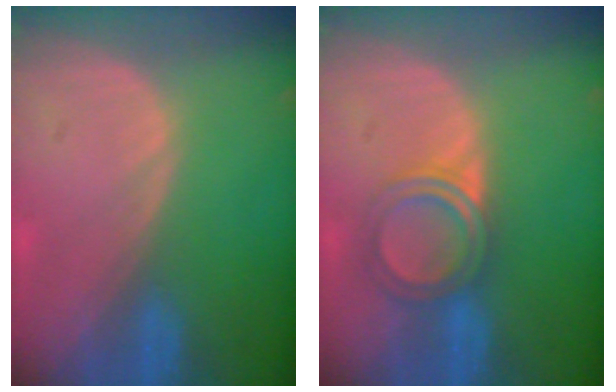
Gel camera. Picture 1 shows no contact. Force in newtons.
{"total": 4.8, "press": 4.6, "slide": 1.3}